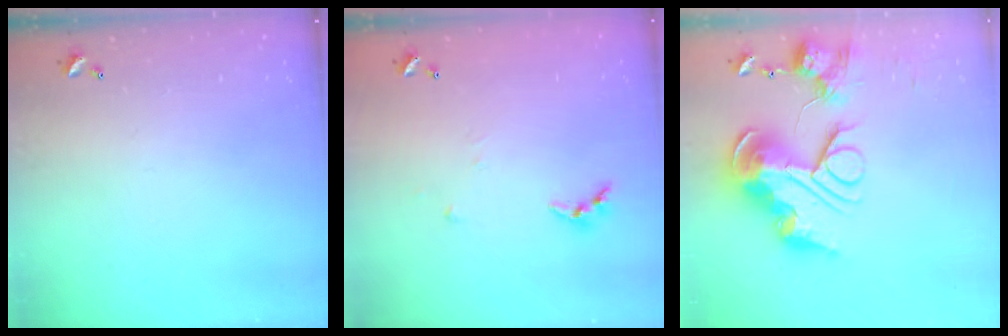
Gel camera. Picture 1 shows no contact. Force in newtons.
{"total": 4.6, "press": 4.5, "slide": 0.5}
{"total": 0.7, "press": 0.7, "slide": 0.0}